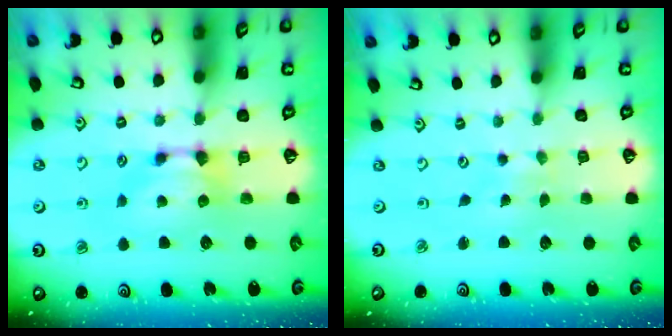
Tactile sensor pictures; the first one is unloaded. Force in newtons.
{"total": 4.4, "press": 4.4, "slide": 0.2}